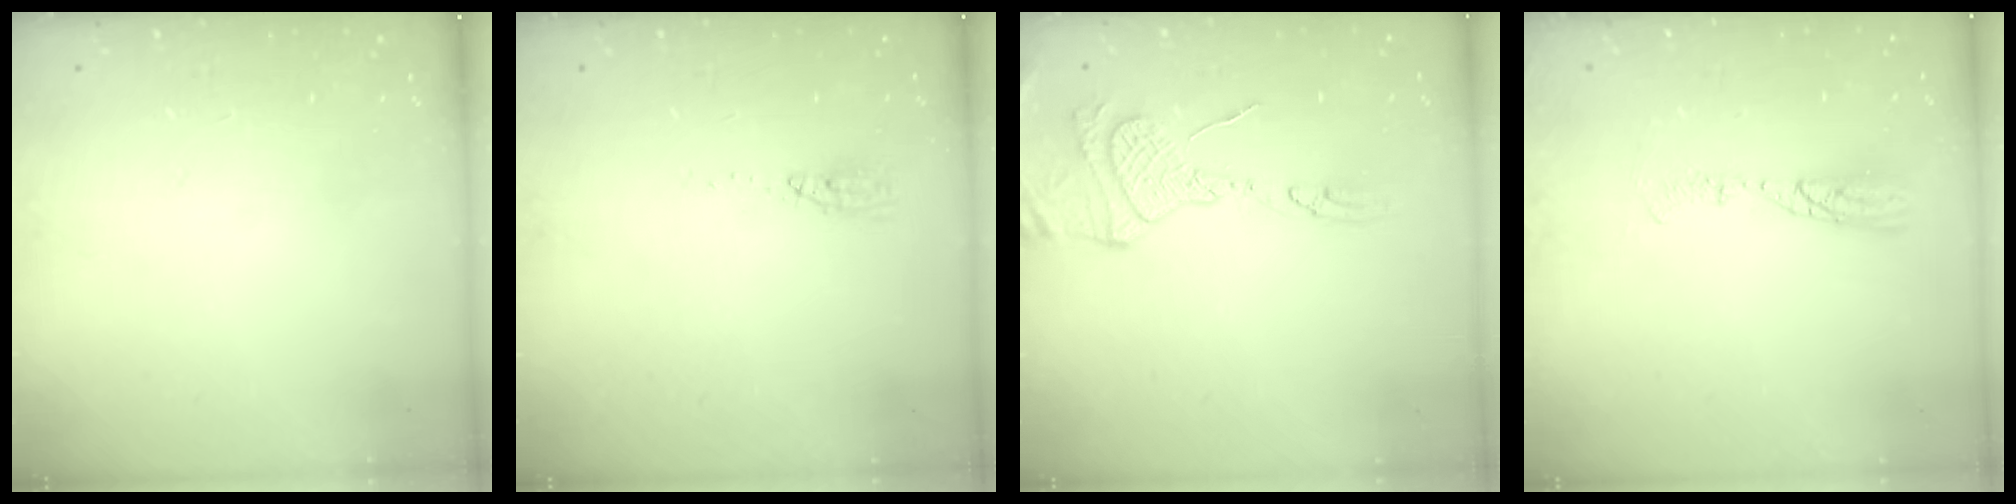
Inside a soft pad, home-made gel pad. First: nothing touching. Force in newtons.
{"total": 3.7, "press": 3.4, "slide": 1.4}
{"total": 13.9, "press": 13.8, "slide": 1.3}
{"total": 7.4, "press": 7.2, "slide": 1.5}